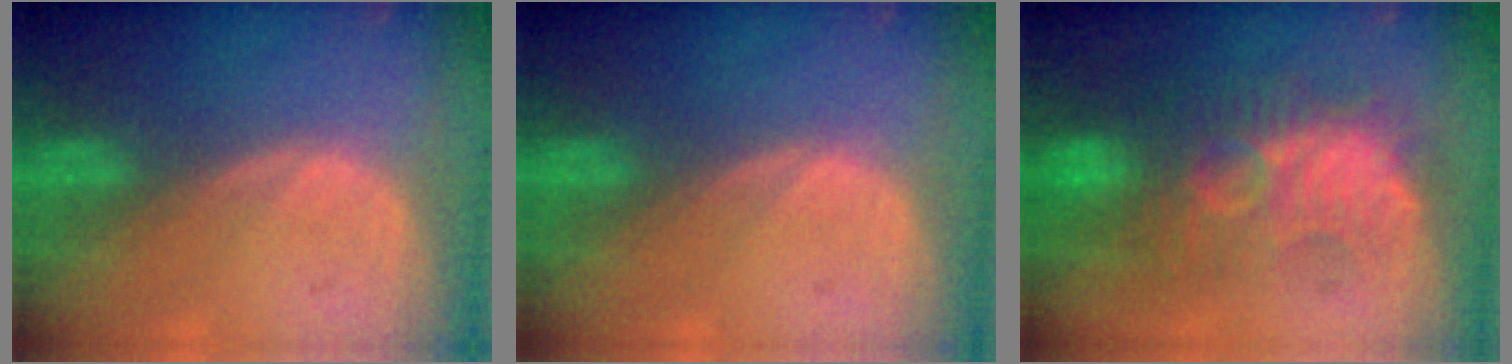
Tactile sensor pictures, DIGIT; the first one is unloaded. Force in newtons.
{"total": 0.0}
{"total": 9.7, "press": 9.6, "slide": 1.4}